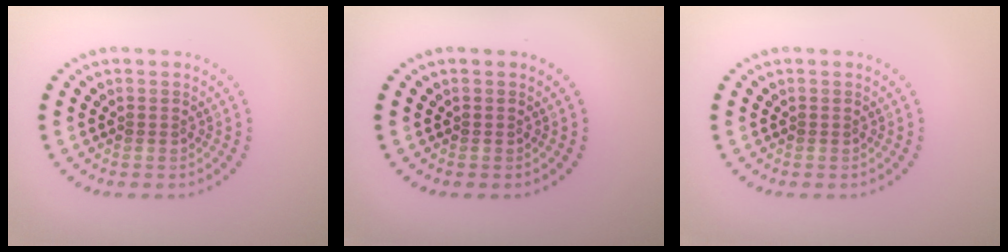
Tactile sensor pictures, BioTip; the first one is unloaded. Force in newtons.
{"total": 0.0}
{"total": 0.0}